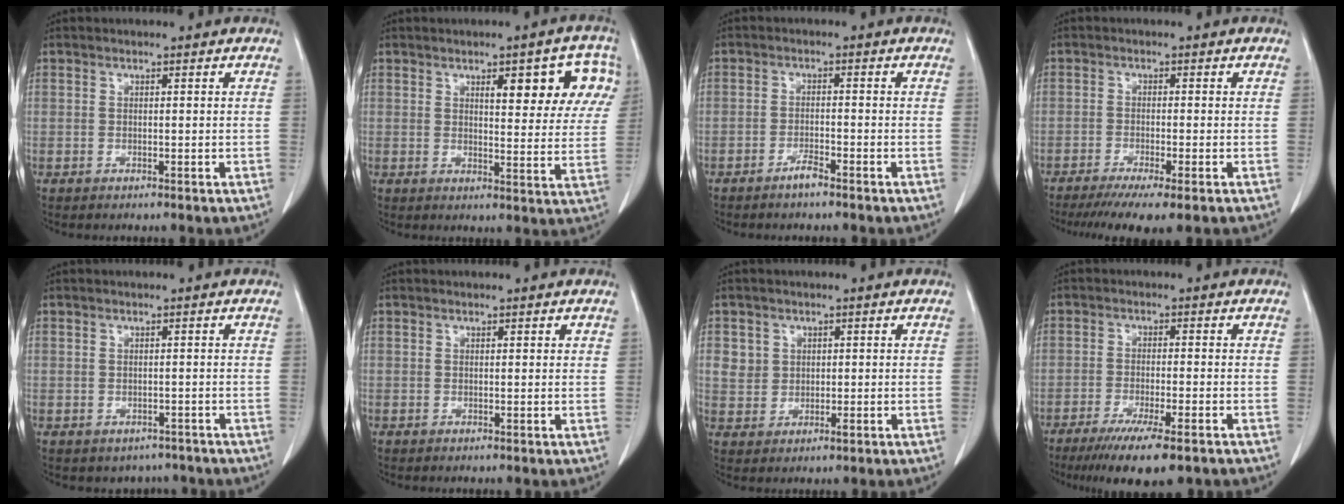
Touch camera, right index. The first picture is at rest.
{"total": 11.1, "force": [4.9, 3.3, 9.4], "torque": [-0.101, 0.012, 0.059]}
{"total": 2.2, "force": [-1.8, 0.1, 1.2], "torque": [-0.027, -0.001, -0.031]}
{"total": 7.6, "force": [-5.4, 0.3, 5.3], "torque": [-0.079, -0.018, -0.085]}
{"total": 3.3, "force": [-2.4, 2.2, 0.2], "torque": [0.005, 0.009, -0.030]}
{"total": 0.5, "force": [0.4, 0.2, 0.3], "torque": [-0.004, -0.001, 0.003]}
{"total": 3.6, "force": [1.2, 3.3, 0.8], "torque": [-0.005, 0.001, 0.025]}
{"total": 10.0, "force": [-7.1, 1.0, 7.1], "torque": [-0.106, -0.023, -0.107]}